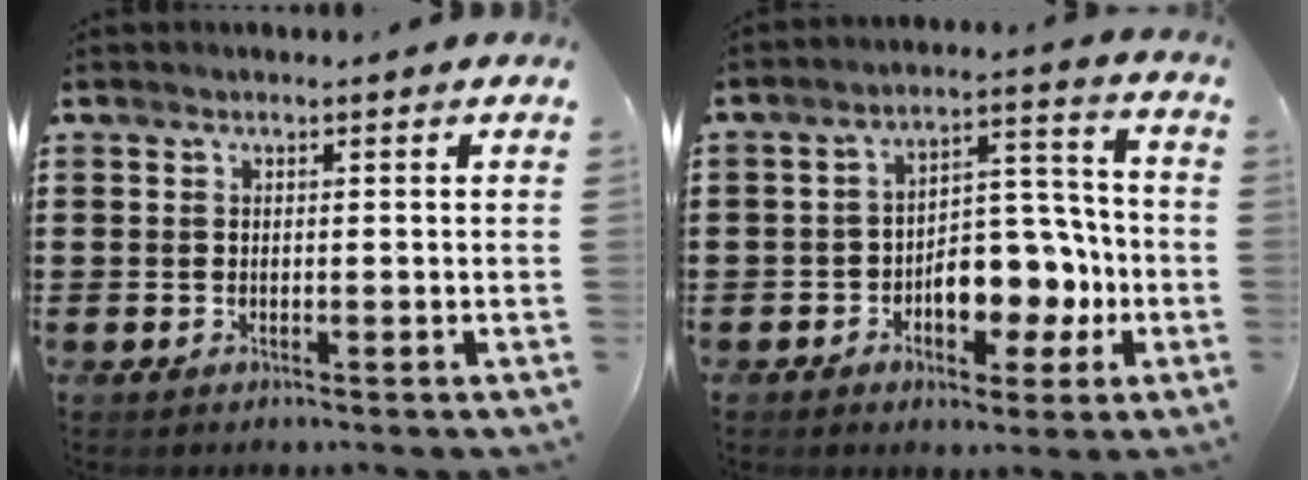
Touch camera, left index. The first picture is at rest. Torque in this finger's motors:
{"motor_torque": [1.21, 0.93, 0.44, 0.14]}